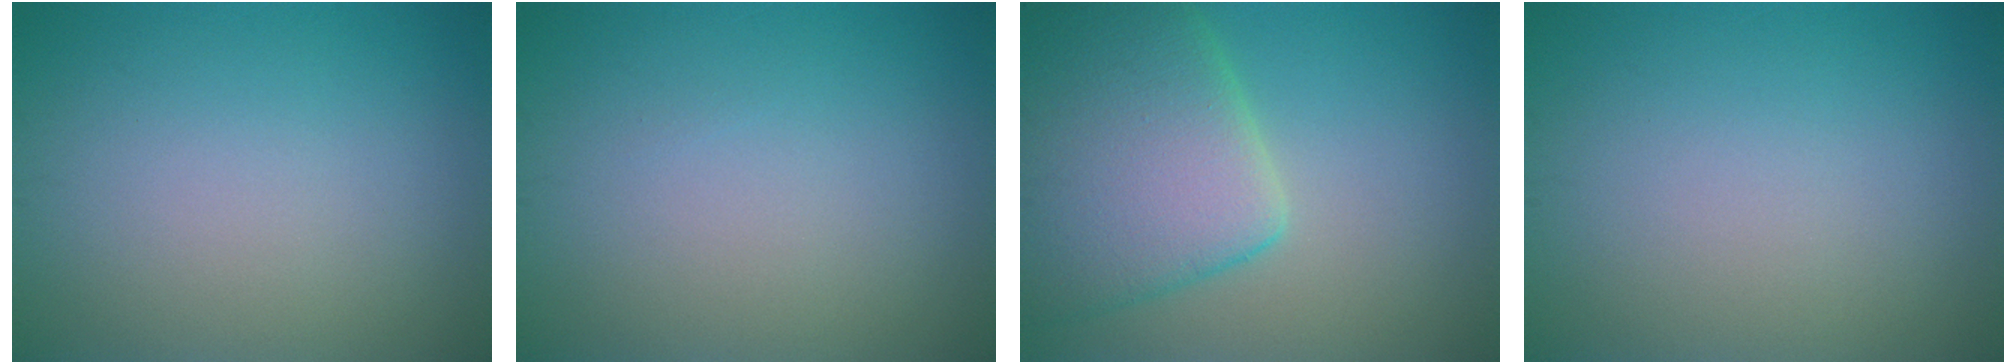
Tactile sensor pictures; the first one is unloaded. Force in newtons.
{"total": 0.0}
{"total": 9.3, "press": 9.2, "slide": 0.6}
{"total": 0.0}